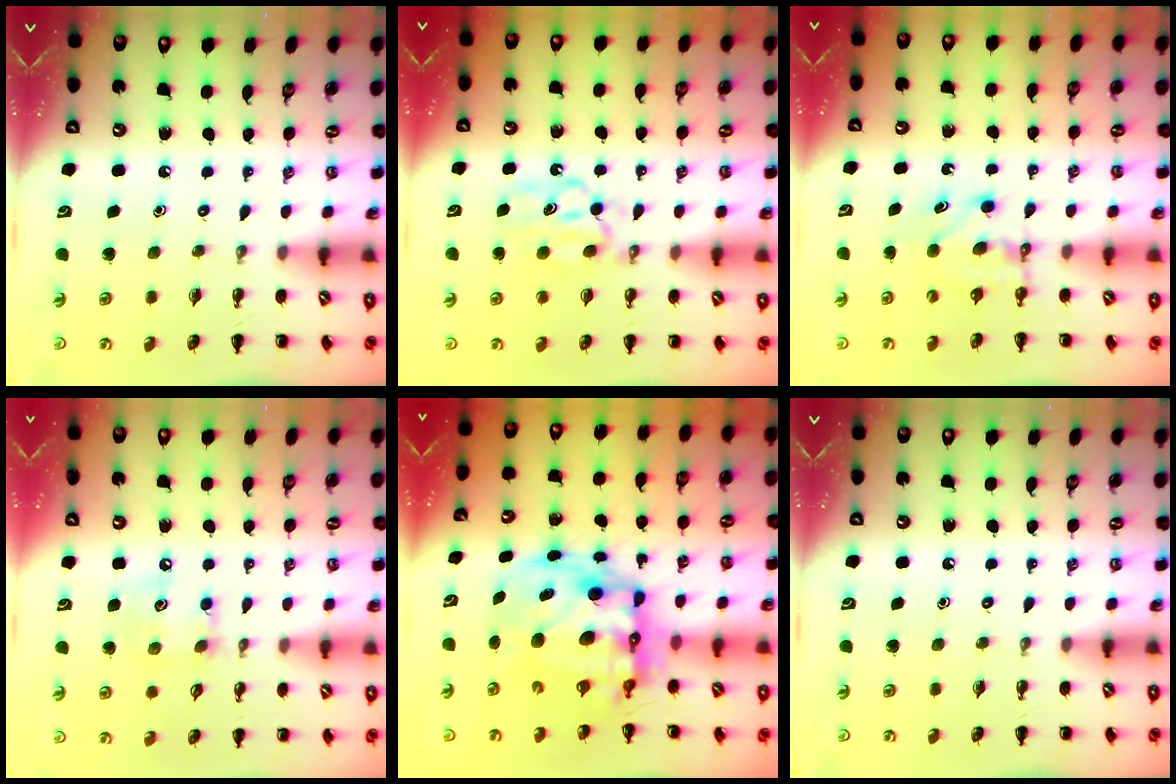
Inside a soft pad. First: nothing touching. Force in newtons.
{"total": 7.0, "press": 7.0, "slide": 0.6}
{"total": 5.0, "press": 4.8, "slide": 1.3}
{"total": 7.6, "press": 7.5, "slide": 0.6}
{"total": 15.6, "press": 15.1, "slide": 3.9}
{"total": 0.0}